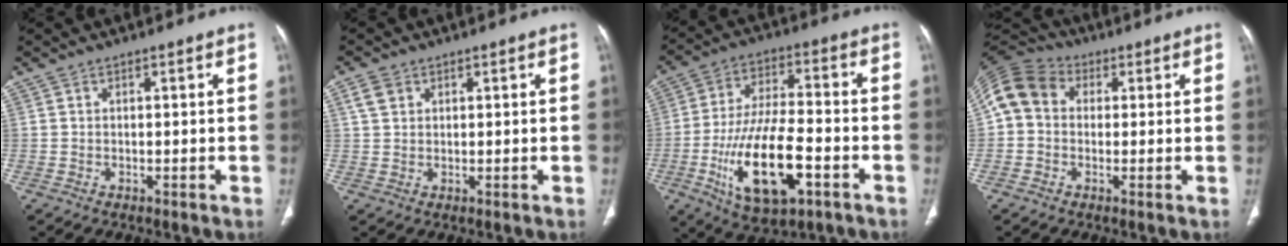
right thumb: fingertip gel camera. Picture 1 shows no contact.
{"total": 3.5, "force": [1.6, 2.6, 1.8], "torque": [-0.029, 0.000, 0.036]}
{"total": 18.2, "force": [-6.4, 7.5, 15.2], "torque": [-0.276, 0.023, -0.103]}
{"total": 9.6, "force": [1.0, 8.0, 5.1], "torque": [-0.094, 0.030, 0.002]}